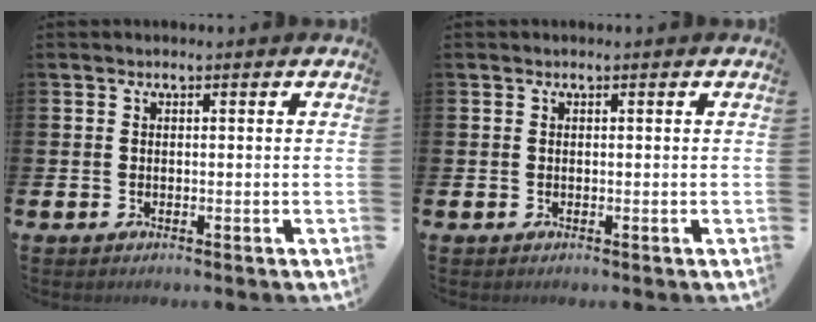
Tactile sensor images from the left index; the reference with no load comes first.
{"total": 0.0}